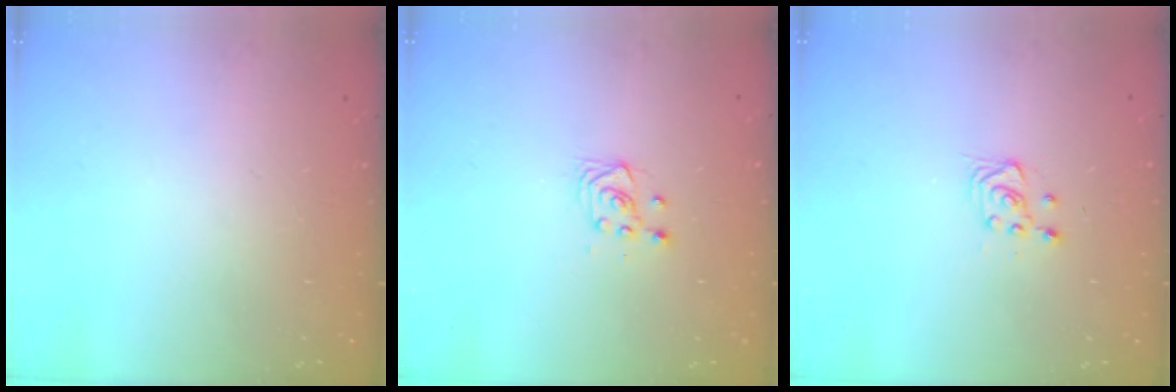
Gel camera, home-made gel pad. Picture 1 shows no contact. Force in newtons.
{"total": 3.6, "press": 3.4, "slide": 1.4}
{"total": 3.0, "press": 2.8, "slide": 1.0}